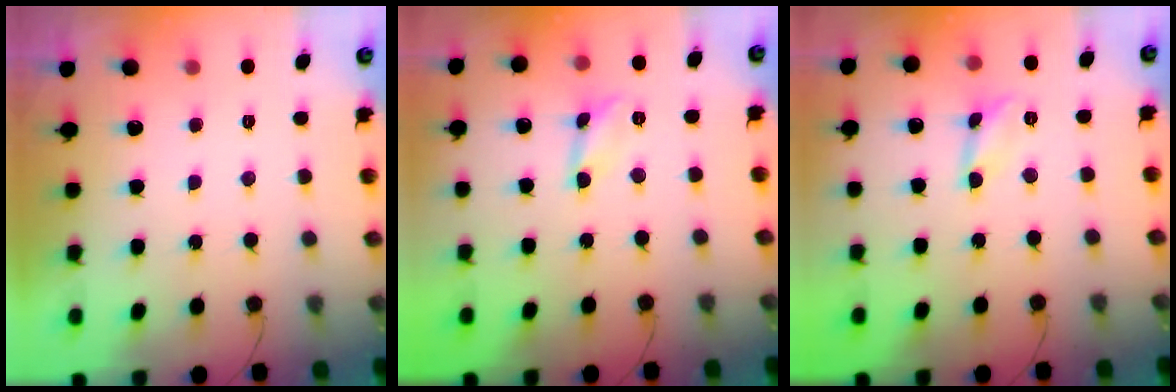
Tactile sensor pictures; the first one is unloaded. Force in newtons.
{"total": 2.6, "press": 2.6, "slide": 0.2}
{"total": 2.6, "press": 2.6, "slide": 0.2}